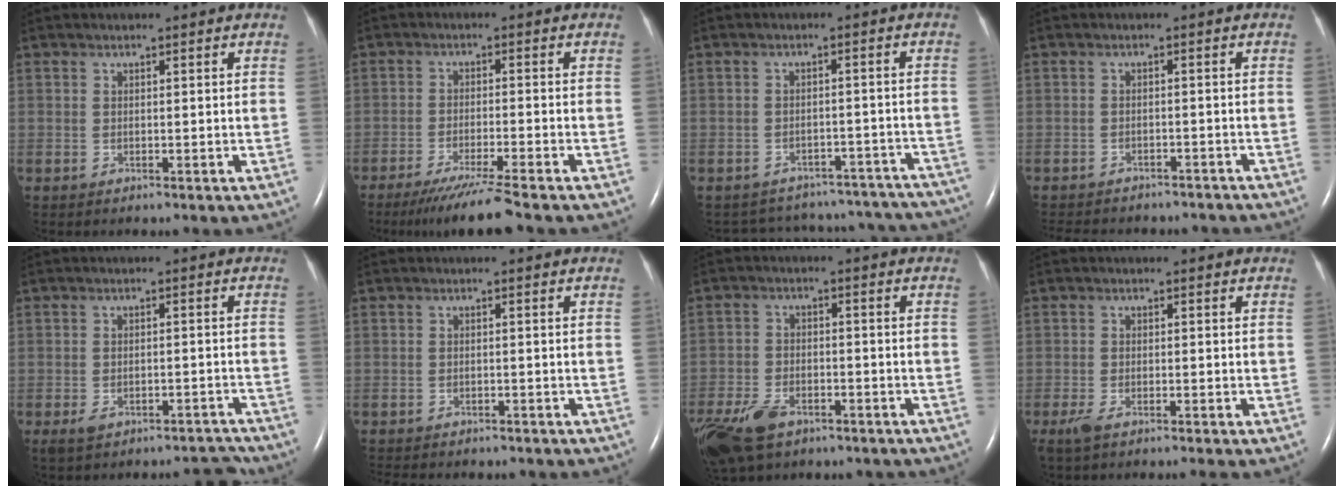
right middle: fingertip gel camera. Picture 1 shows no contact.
{"total": 7.5, "force": [-6.0, -1.2, 4.3], "torque": [-0.072, -0.026, -0.103]}
{"total": 20.9, "force": [-19.2, 7.3, 3.8], "torque": [-0.065, 0.029, -0.202]}
{"total": 15.3, "force": [-13.4, 5.2, 5.2], "torque": [-0.117, -0.006, -0.157]}
{"total": 5.4, "force": [-4.8, 1.8, 1.5], "torque": [-0.018, 0.014, -0.070]}
{"total": 11.4, "force": [-10.0, 3.3, 4.3], "torque": [-0.073, -0.007, -0.118]}
{"total": 14.0, "force": [-9.5, 7.1, 7.5], "torque": [-0.194, -0.012, -0.153]}
{"total": 3.8, "force": [-3.0, 0.1, 2.3], "torque": [-0.042, -0.008, -0.051]}